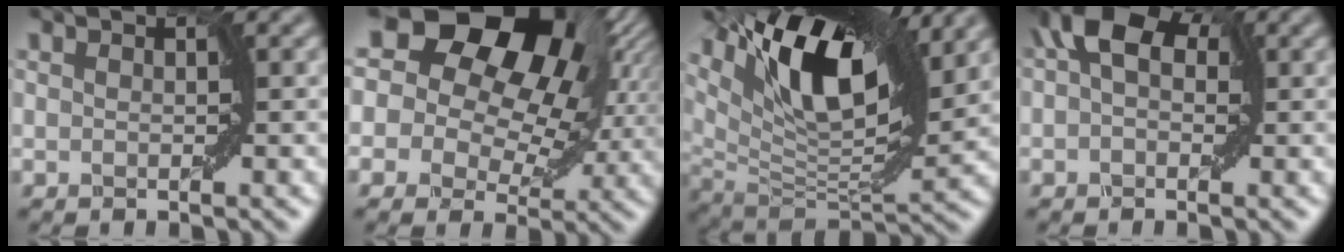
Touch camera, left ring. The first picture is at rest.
{"total": 20.6, "force": [8.8, 14.2, 12.0], "torque": [-0.212, 0.070, 0.111]}
{"total": 12.6, "force": [6.7, 4.7, 9.7], "torque": [-0.172, 0.009, 0.126]}
{"total": 6.5, "force": [2.1, 4.1, 4.6], "torque": [-0.072, 0.023, 0.015]}